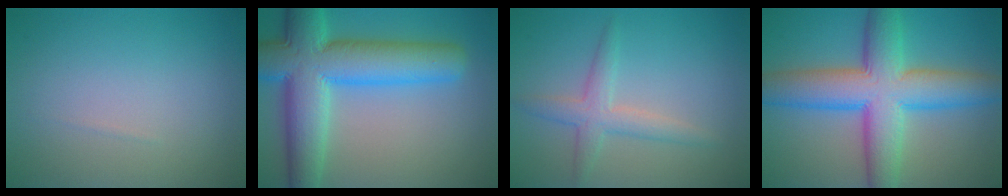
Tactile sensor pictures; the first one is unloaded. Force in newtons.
{"total": 11.1, "press": 11.1, "slide": 0.4}
{"total": 2.8, "press": 2.8, "slide": 0.0}
{"total": 10.2, "press": 10.2, "slide": 0.3}